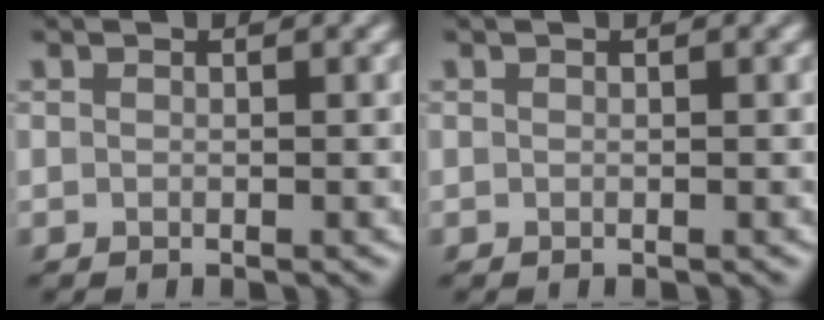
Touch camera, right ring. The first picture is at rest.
{"total": 0.0}